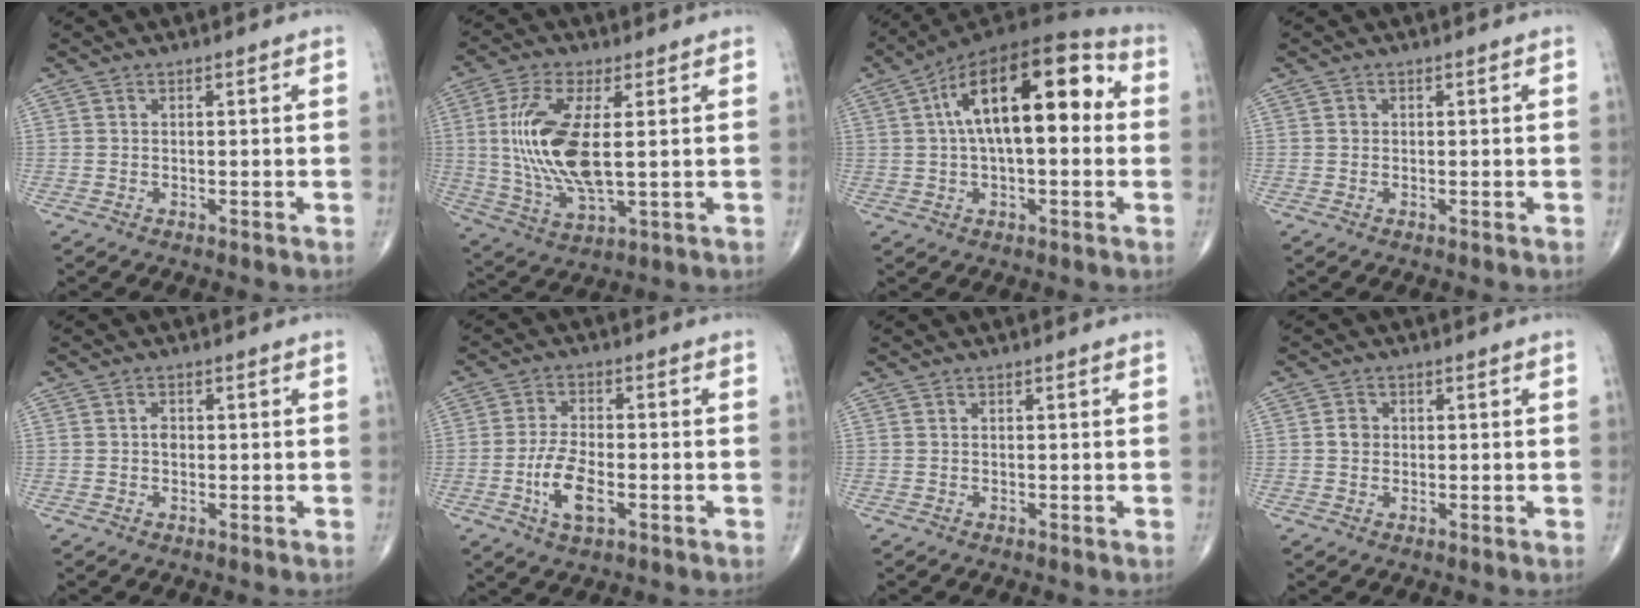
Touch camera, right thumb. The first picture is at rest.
{"total": 15.1, "force": [1.5, 5.8, 13.8], "torque": [-0.302, -0.014, 0.036]}
{"total": 19.7, "force": [3.5, 8.8, 17.3], "torque": [-0.263, 0.036, 0.042]}
{"total": 0.6, "force": [0.0, 0.6, 0.2], "torque": [0.001, 0.001, 0.000]}
{"total": 1.5, "force": [0.0, 1.1, 1.0], "torque": [-0.011, 0.003, -0.002]}
{"total": 7.6, "force": [-2.3, 3.4, 6.4], "torque": [-0.126, 0.009, -0.043]}
{"total": 0.0}
{"total": 2.2, "force": [0.1, 1.9, 1.0], "torque": [-0.009, 0.005, -0.001]}